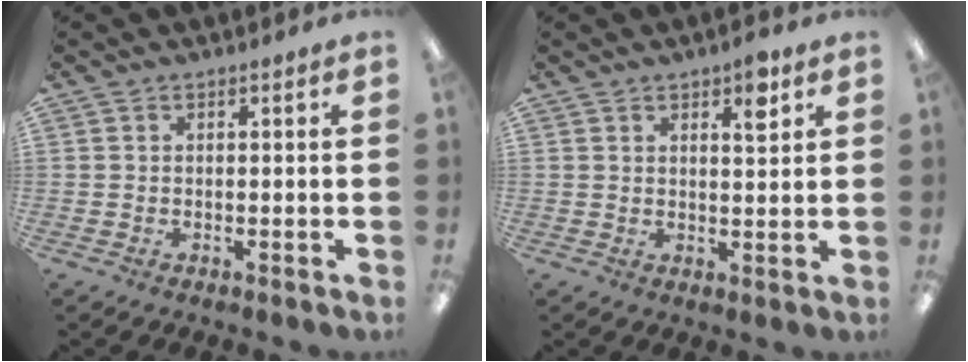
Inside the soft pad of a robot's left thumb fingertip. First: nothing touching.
{"total": 5.1, "force": [3.1, 1.8, 3.7], "torque": [-0.039, -0.012, 0.046]}